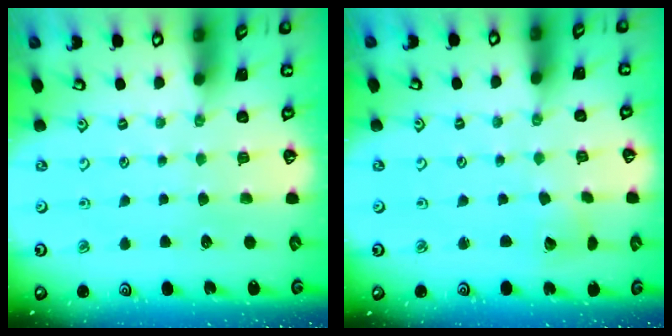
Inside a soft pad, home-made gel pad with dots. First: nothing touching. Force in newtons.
{"total": 2.5, "press": 2.5, "slide": 0.3}